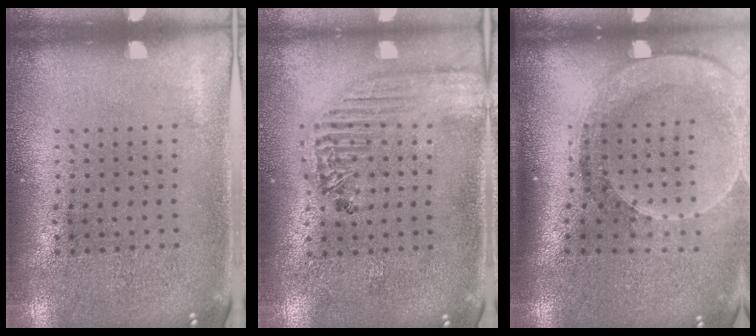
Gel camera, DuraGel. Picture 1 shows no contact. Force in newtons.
{"total": 1.8, "press": 1.7, "slide": 0.7}
{"total": 2.6, "press": 2.0, "slide": 1.7}